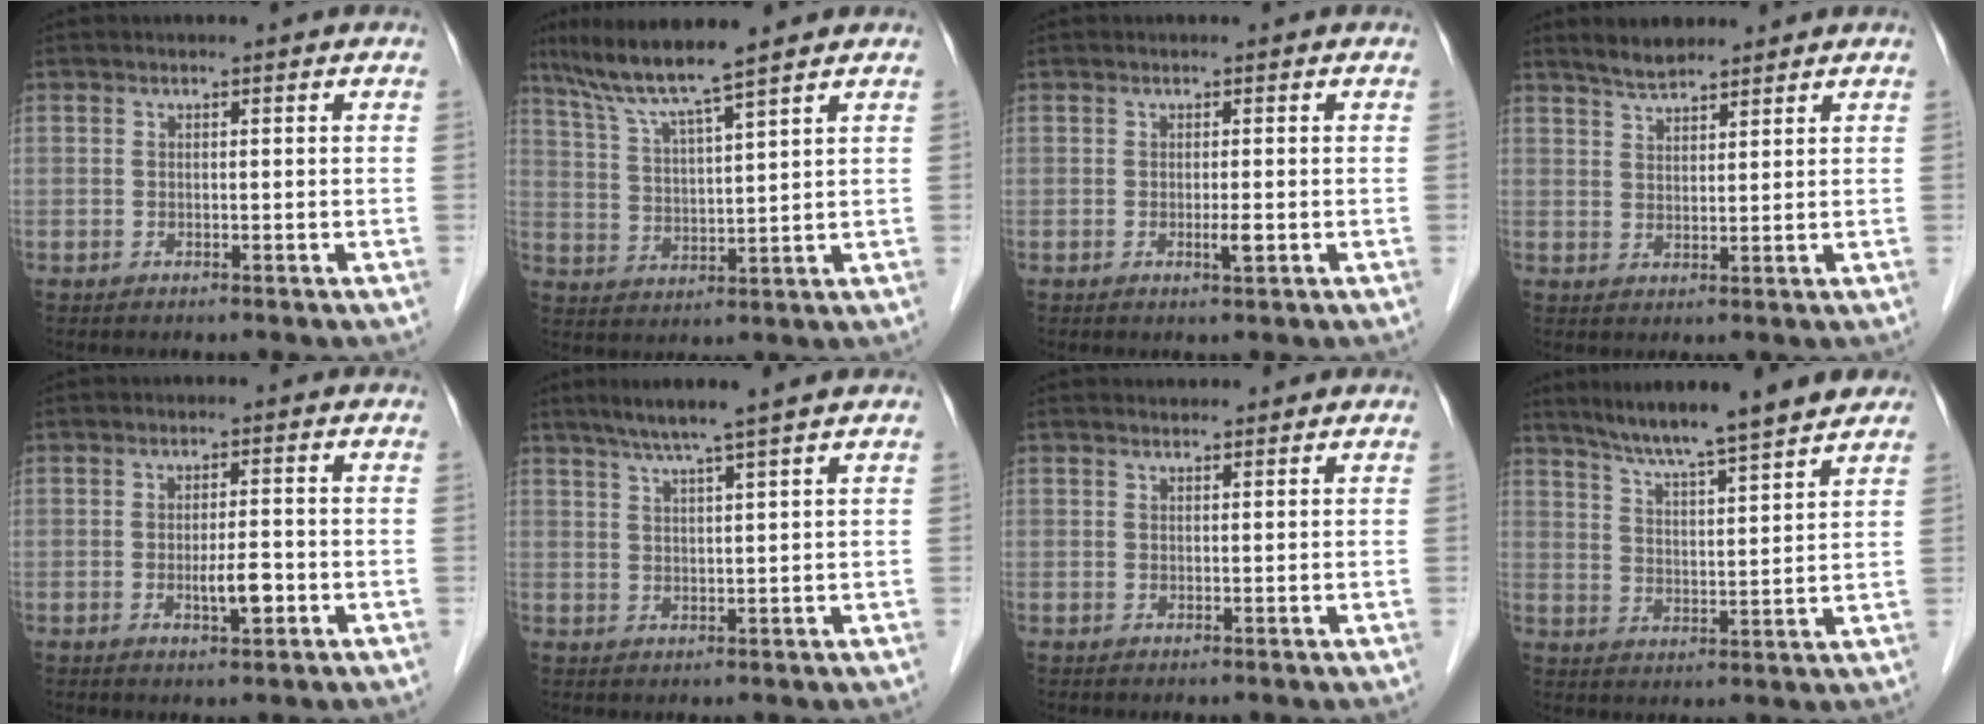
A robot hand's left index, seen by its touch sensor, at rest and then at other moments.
{"total": 9.3, "force": [7.5, -0.9, 5.4], "torque": [-0.101, 0.013, 0.138]}
{"total": 1.3, "force": [-0.3, 0.1, 1.2], "torque": [-0.022, -0.004, -0.003]}
{"total": 4.3, "force": [3.9, 1.1, 1.5], "torque": [-0.035, 0.011, 0.072]}
{"total": 3.4, "force": [-1.0, 0.7, 3.2], "torque": [-0.056, -0.001, -0.014]}
{"total": 6.2, "force": [4.7, -1.3, 3.8], "torque": [-0.064, 0.012, 0.083]}
{"total": 1.3, "force": [1.2, 0.3, 0.2], "torque": [-0.011, 0.009, 0.022]}
{"total": 13.7, "force": [11.7, 0.6, 7.1], "torque": [-0.109, 0.016, 0.172]}